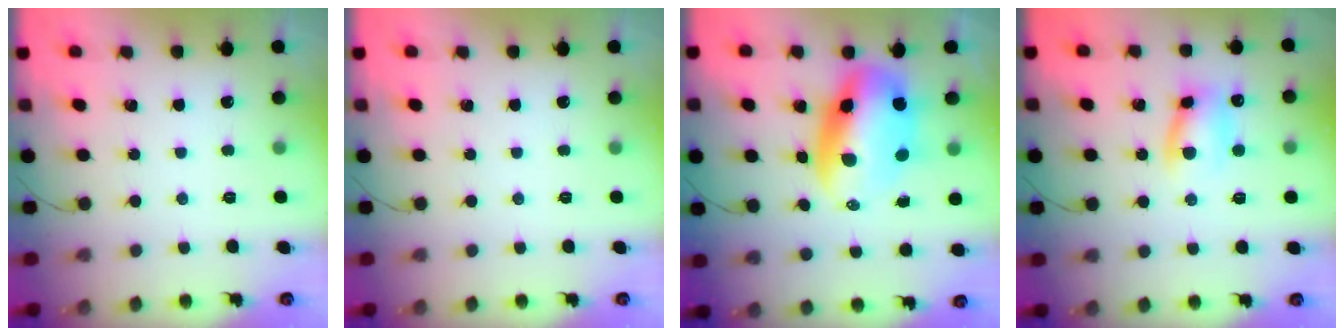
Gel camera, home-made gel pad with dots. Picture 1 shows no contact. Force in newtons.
{"total": 0.0}
{"total": 12.4, "press": 12.0, "slide": 2.8}
{"total": 9.0, "press": 9.0, "slide": 0.9}